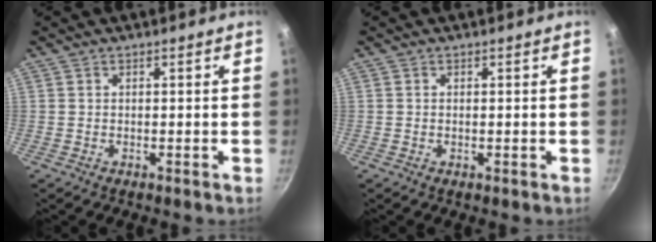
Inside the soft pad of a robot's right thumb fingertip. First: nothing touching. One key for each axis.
{"total": 0.0}